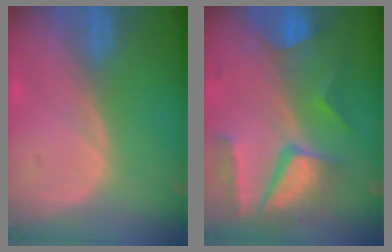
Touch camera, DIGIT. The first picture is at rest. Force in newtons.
{"total": 10.4, "press": 8.8, "slide": 5.5}